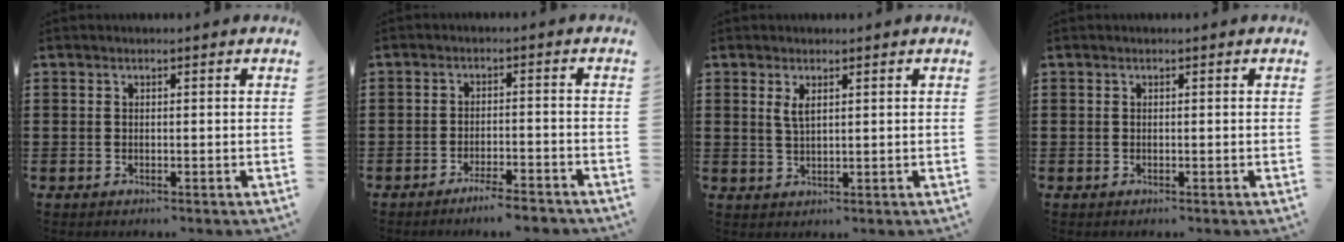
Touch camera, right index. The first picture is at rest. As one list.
[{"total": 3.7, "force": [-3.4, -0.1, 1.6], "torque": [-0.027, -0.002, -0.065]}, {"total": 2.3, "force": [1.1, 0.7, 1.9], "torque": [-0.040, 0.002, 0.019]}, {"total": 0.0}]